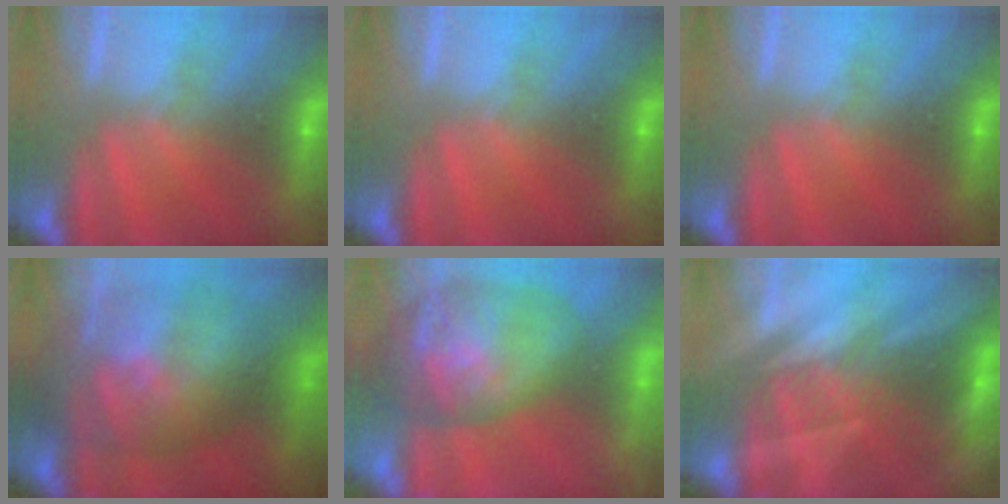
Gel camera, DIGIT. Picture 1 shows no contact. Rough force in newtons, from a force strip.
{"total": 0.0}
{"total": 0.0}
{"total": 7.5}
{"total": 7.2}
{"total": 3.1}